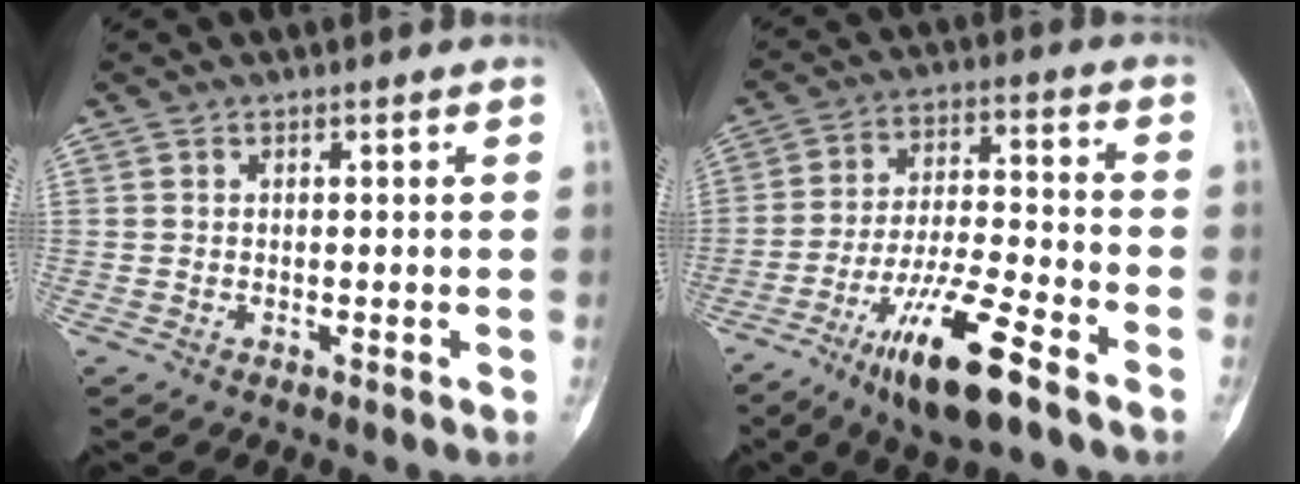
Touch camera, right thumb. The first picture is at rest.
{"total": 14.8, "force": [-8.9, 2.8, 11.5], "torque": [-0.216, 0.038, -0.158]}